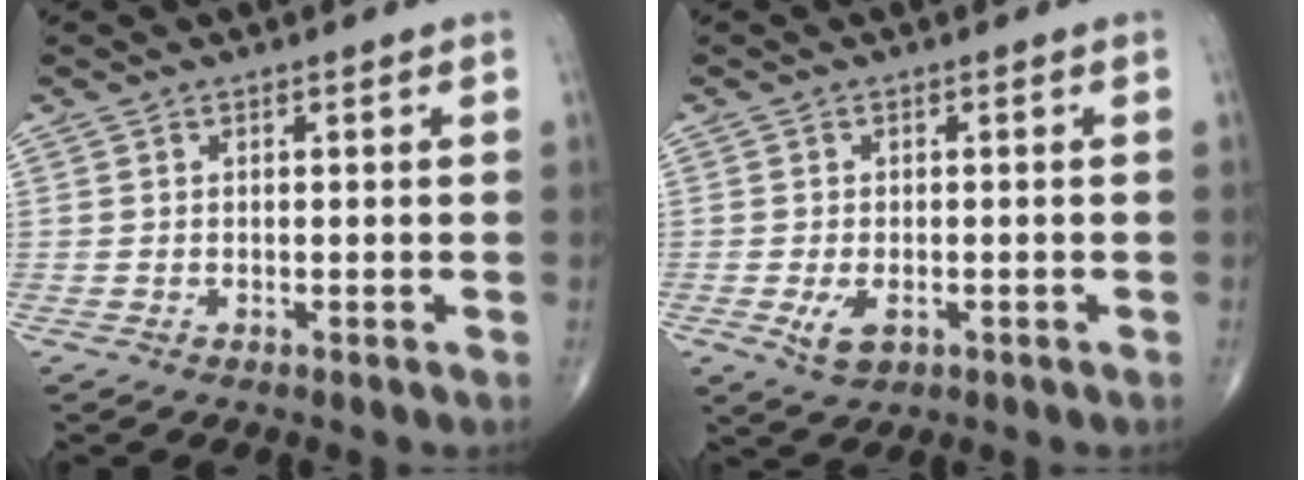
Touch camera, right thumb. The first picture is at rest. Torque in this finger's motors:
{"motor_torque": [-0.15, 0.16, 0.24, -0.01, 0.01]}